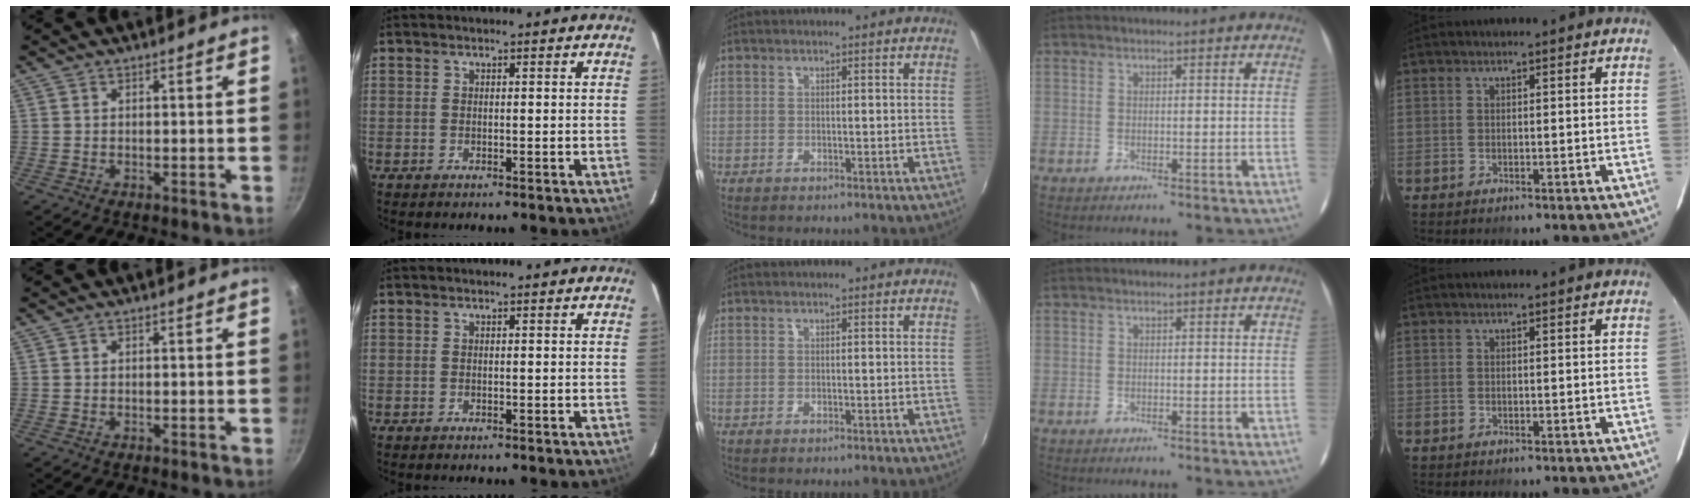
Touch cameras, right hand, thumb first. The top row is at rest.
{}